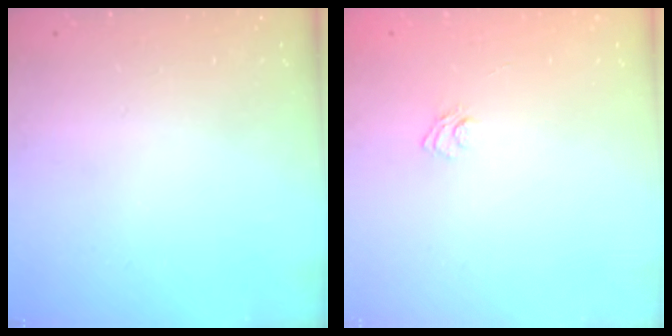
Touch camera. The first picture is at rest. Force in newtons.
{"total": 4.5, "press": 4.3, "slide": 1.3}